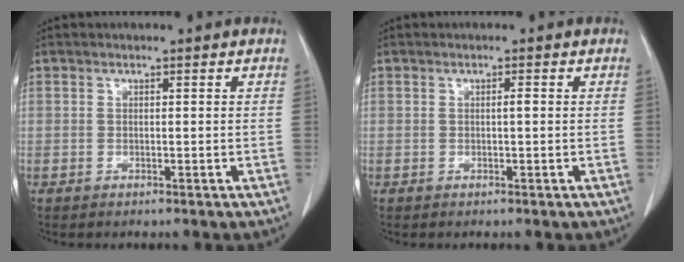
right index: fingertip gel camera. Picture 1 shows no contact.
{"total": 0.7, "force": [0.0, 0.0, 0.7], "torque": [-0.011, 0.001, 0.000]}